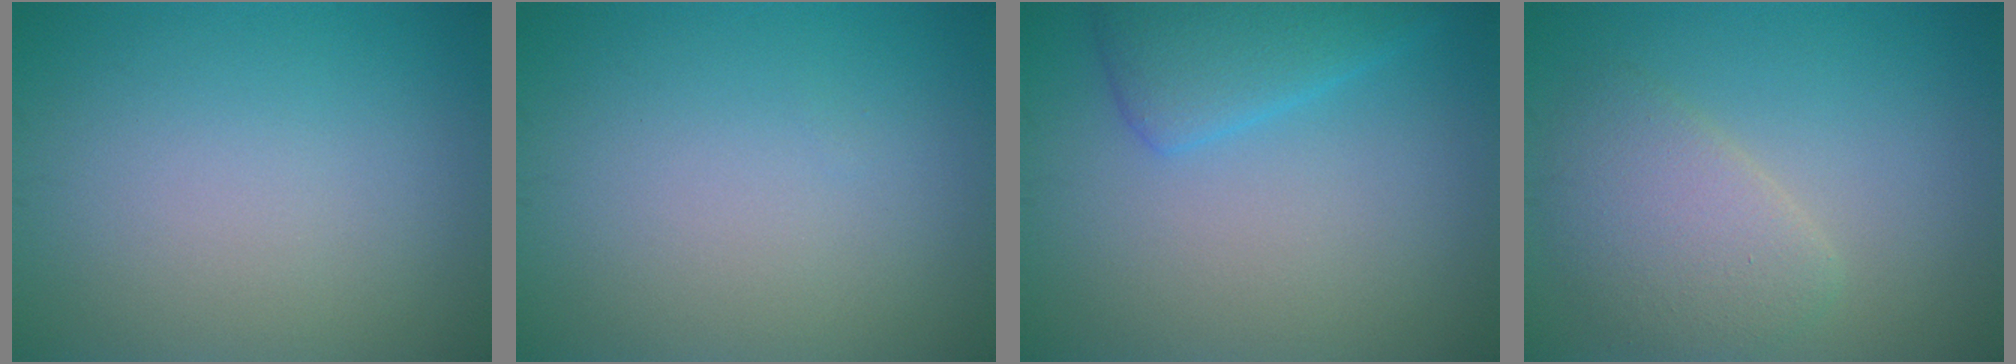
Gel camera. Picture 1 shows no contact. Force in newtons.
{"total": 0.0}
{"total": 3.5, "press": 3.5, "slide": 0.2}
{"total": 3.9, "press": 3.8, "slide": 0.2}